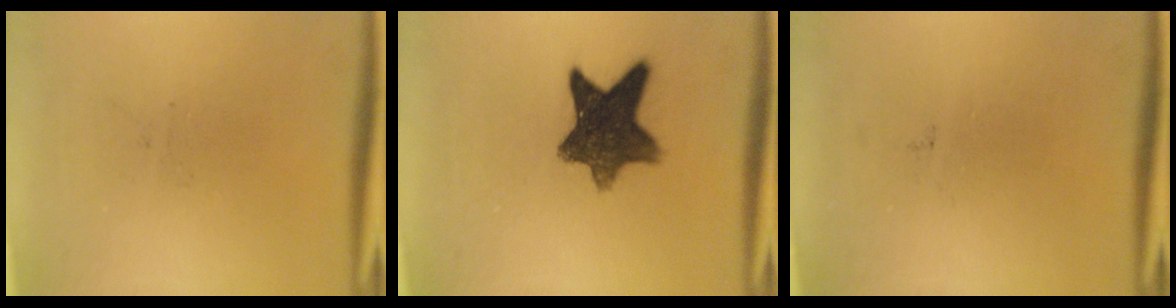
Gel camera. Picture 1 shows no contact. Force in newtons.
{"total": 10.5}
{"total": 0.0}